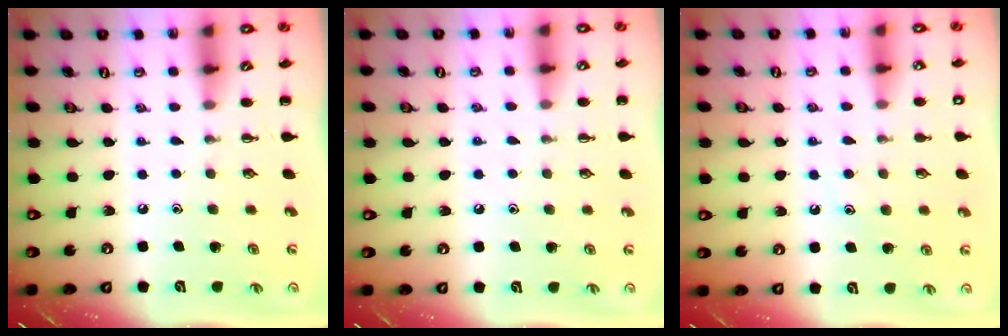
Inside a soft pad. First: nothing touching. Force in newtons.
{"total": 5.6, "press": 5.3, "slide": 1.8}
{"total": 8.2, "press": 8.1, "slide": 1.2}